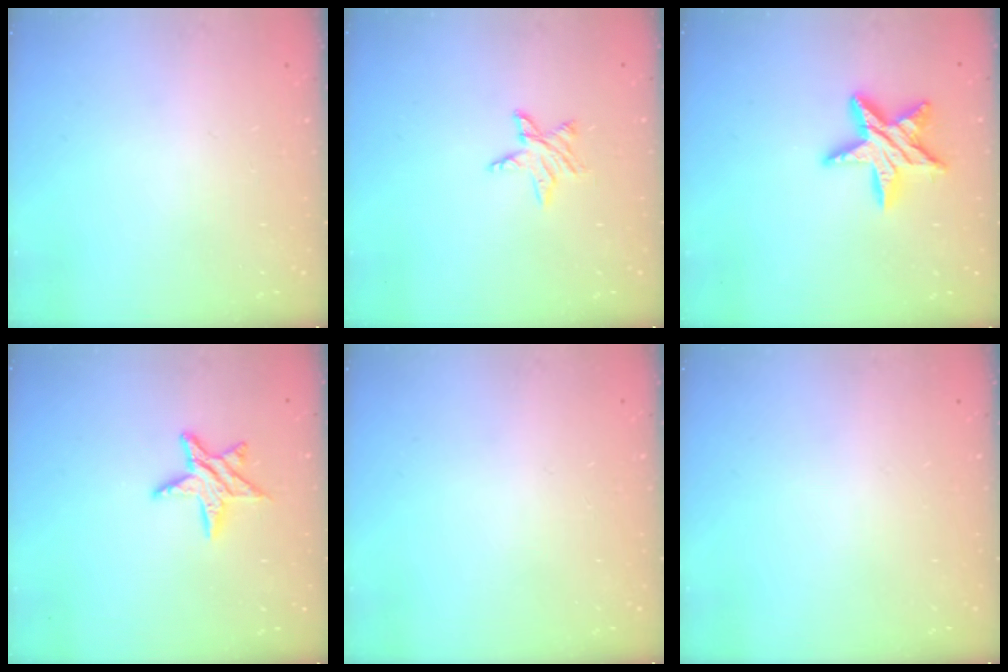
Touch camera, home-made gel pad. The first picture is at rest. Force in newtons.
{"total": 4.7, "press": 4.7, "slide": 0.4}
{"total": 13.0, "press": 13.0, "slide": 0.9}
{"total": 8.9, "press": 8.9, "slide": 0.4}
{"total": 0.0}
{"total": 0.0}